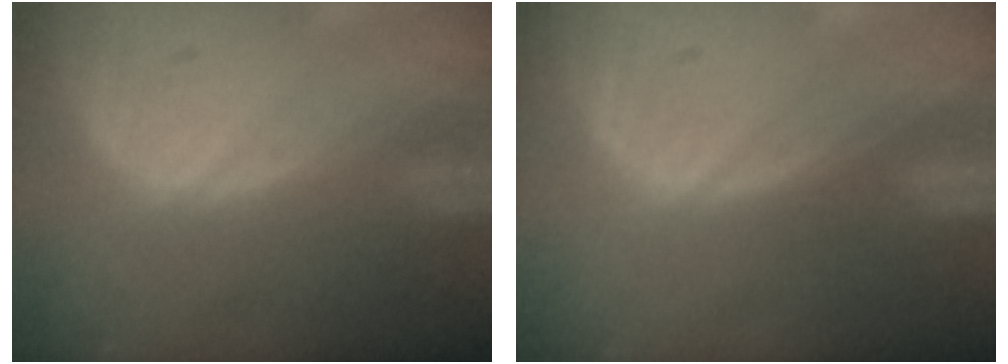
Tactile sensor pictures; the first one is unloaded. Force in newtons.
{"total": 0.0}